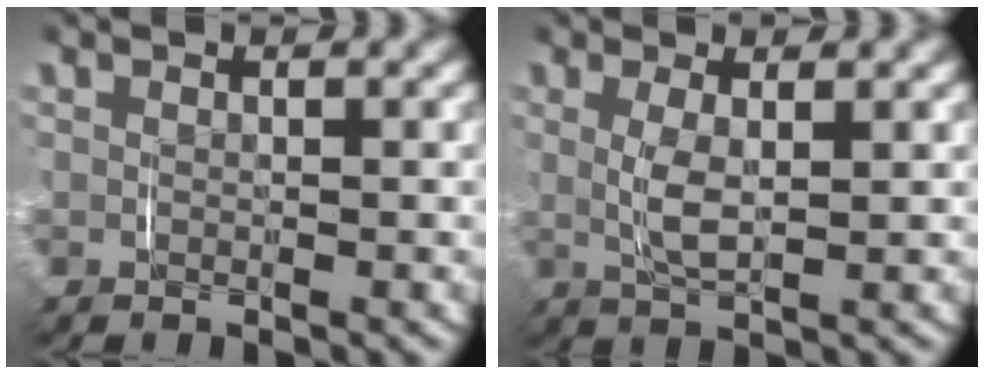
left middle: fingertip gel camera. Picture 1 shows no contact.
{"total": 2.4, "force": [0.2, 0.3, 2.4], "torque": [-0.049, -0.006, 0.009]}